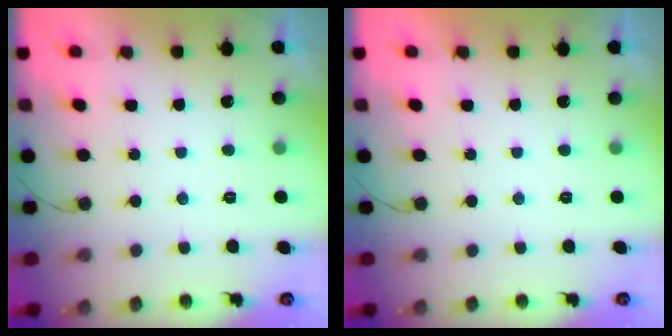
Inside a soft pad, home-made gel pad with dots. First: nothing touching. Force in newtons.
{"total": 1.7, "press": 1.7, "slide": 0.0}